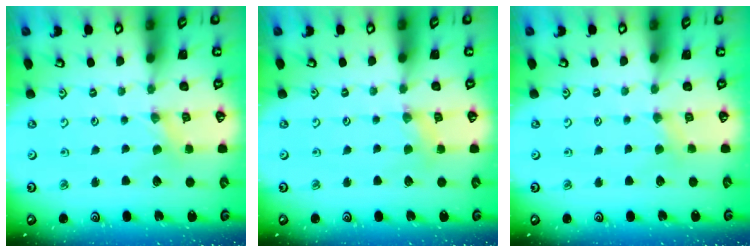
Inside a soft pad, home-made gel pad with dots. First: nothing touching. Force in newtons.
{"total": 2.3, "press": 2.3, "slide": 0.3}
{"total": 2.1, "press": 2.0, "slide": 0.4}